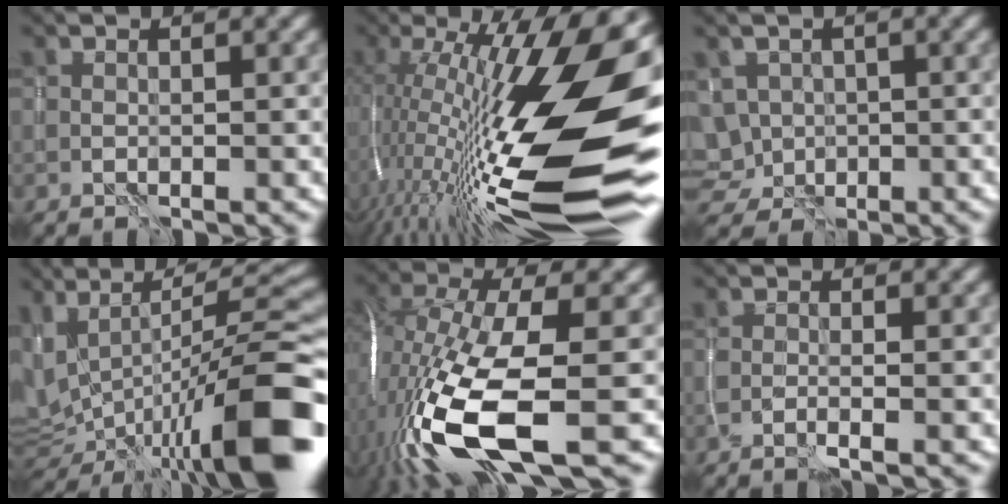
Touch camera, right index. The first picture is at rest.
{"total": 19.6, "force": [-0.6, 5.8, 18.7], "torque": [-0.318, -0.001, -0.024]}
{"total": 5.3, "force": [-0.7, 4.8, 2.0], "torque": [-0.036, -0.004, -0.020]}
{"total": 13.4, "force": [-3.3, 4.8, 12.0], "torque": [-0.195, -0.005, -0.049]}
{"total": 15.5, "force": [-4.7, 5.2, 13.8], "torque": [-0.310, -0.038, -0.079]}
{"total": 1.5, "force": [-0.6, 0.3, 1.4], "torque": [-0.019, -0.003, -0.020]}